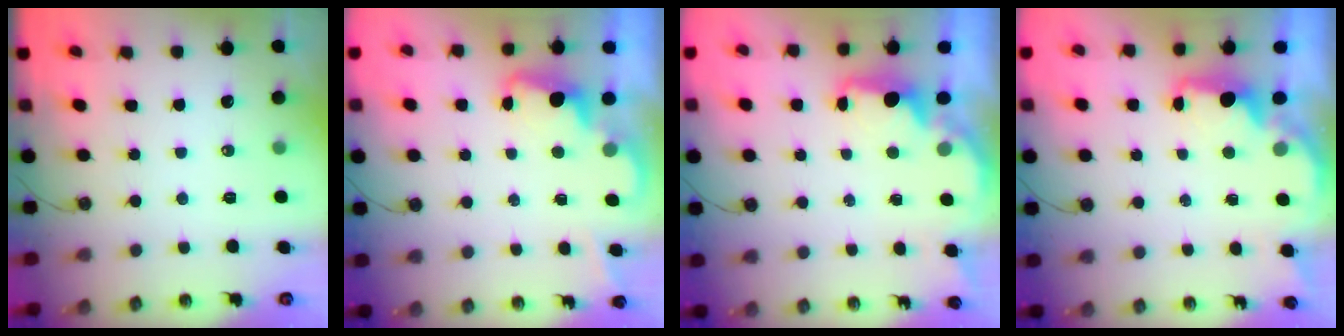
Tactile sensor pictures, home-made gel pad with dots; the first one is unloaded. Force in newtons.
{"total": 2.4, "press": 2.3, "slide": 0.5}
{"total": 2.3, "press": 2.1, "slide": 0.8}
{"total": 2.3, "press": 2.2, "slide": 0.8}